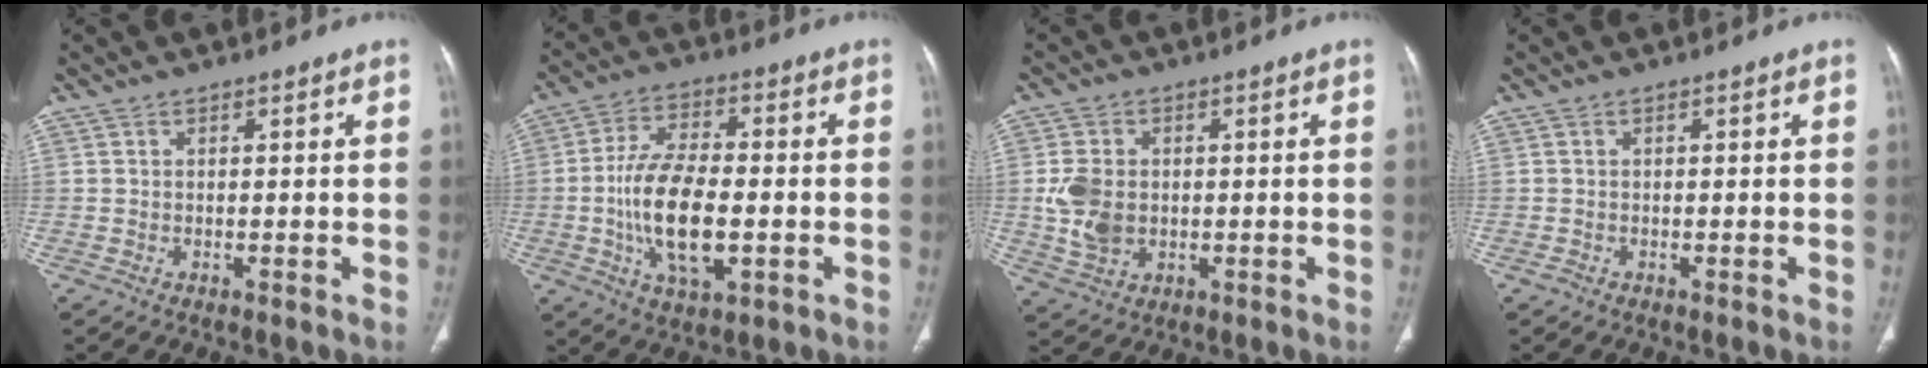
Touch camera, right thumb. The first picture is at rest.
{"total": 14.8, "force": [-2.5, 7.0, 12.8], "torque": [-0.234, 0.007, -0.041]}
{"total": 7.7, "force": [-0.1, 5.8, 5.1], "torque": [-0.095, 0.000, 0.007]}
{"total": 0.7, "force": [-0.4, 0.6, 0.1], "torque": [-0.002, 0.001, -0.009]}